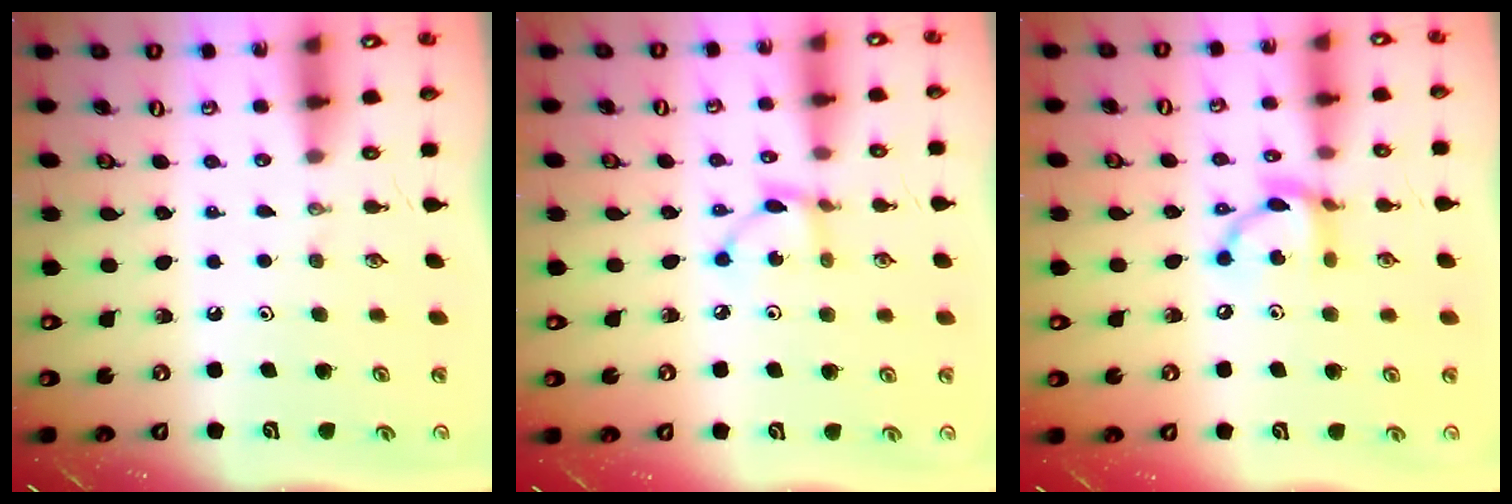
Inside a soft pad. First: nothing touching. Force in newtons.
{"total": 3.5, "press": 3.5, "slide": 0.1}
{"total": 11.7, "press": 11.7, "slide": 0.9}